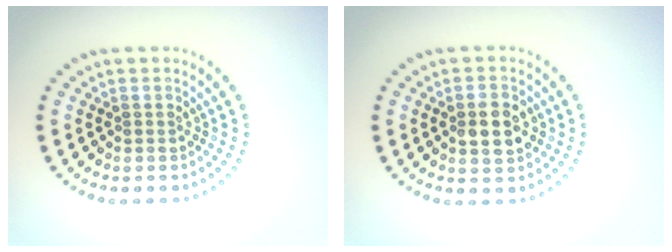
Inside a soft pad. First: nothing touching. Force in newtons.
{"total": 3.7, "press": 3.6, "slide": 0.2}